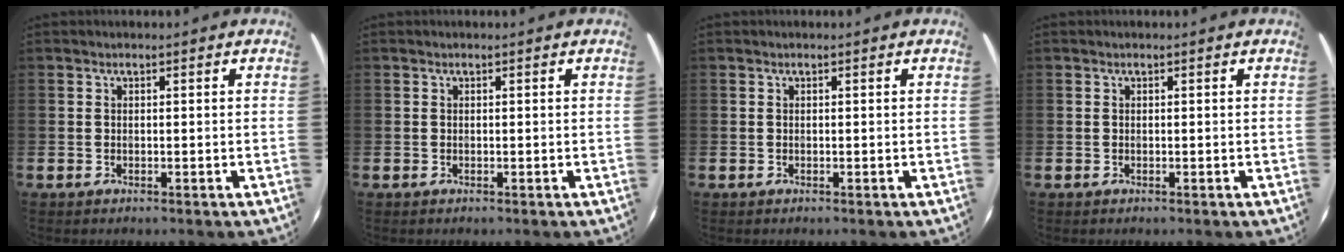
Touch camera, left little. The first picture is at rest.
{"total": 0.0}
{"total": 0.0}
{"total": 0.0}